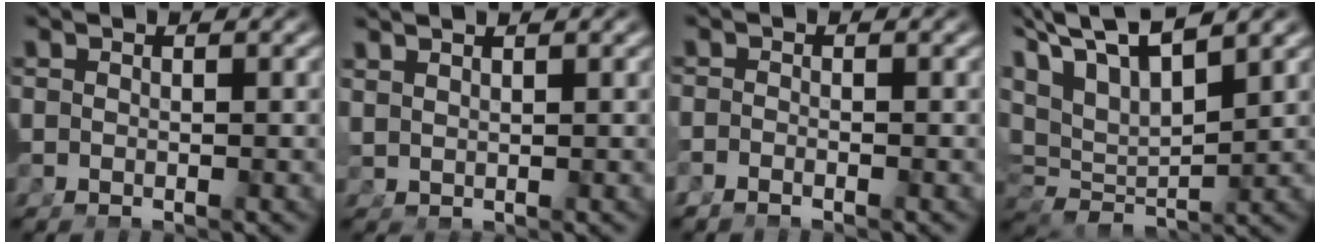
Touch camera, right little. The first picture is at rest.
{"total": 1.9, "force": [1.7, -0.5, 0.5], "torque": [0.006, 0.006, 0.041]}
{"total": 1.2, "force": [-1.0, 0.1, 0.6], "torque": [-0.013, -0.004, -0.019]}
{"total": 7.8, "force": [2.4, 5.0, 5.4], "torque": [-0.112, -0.025, 0.053]}